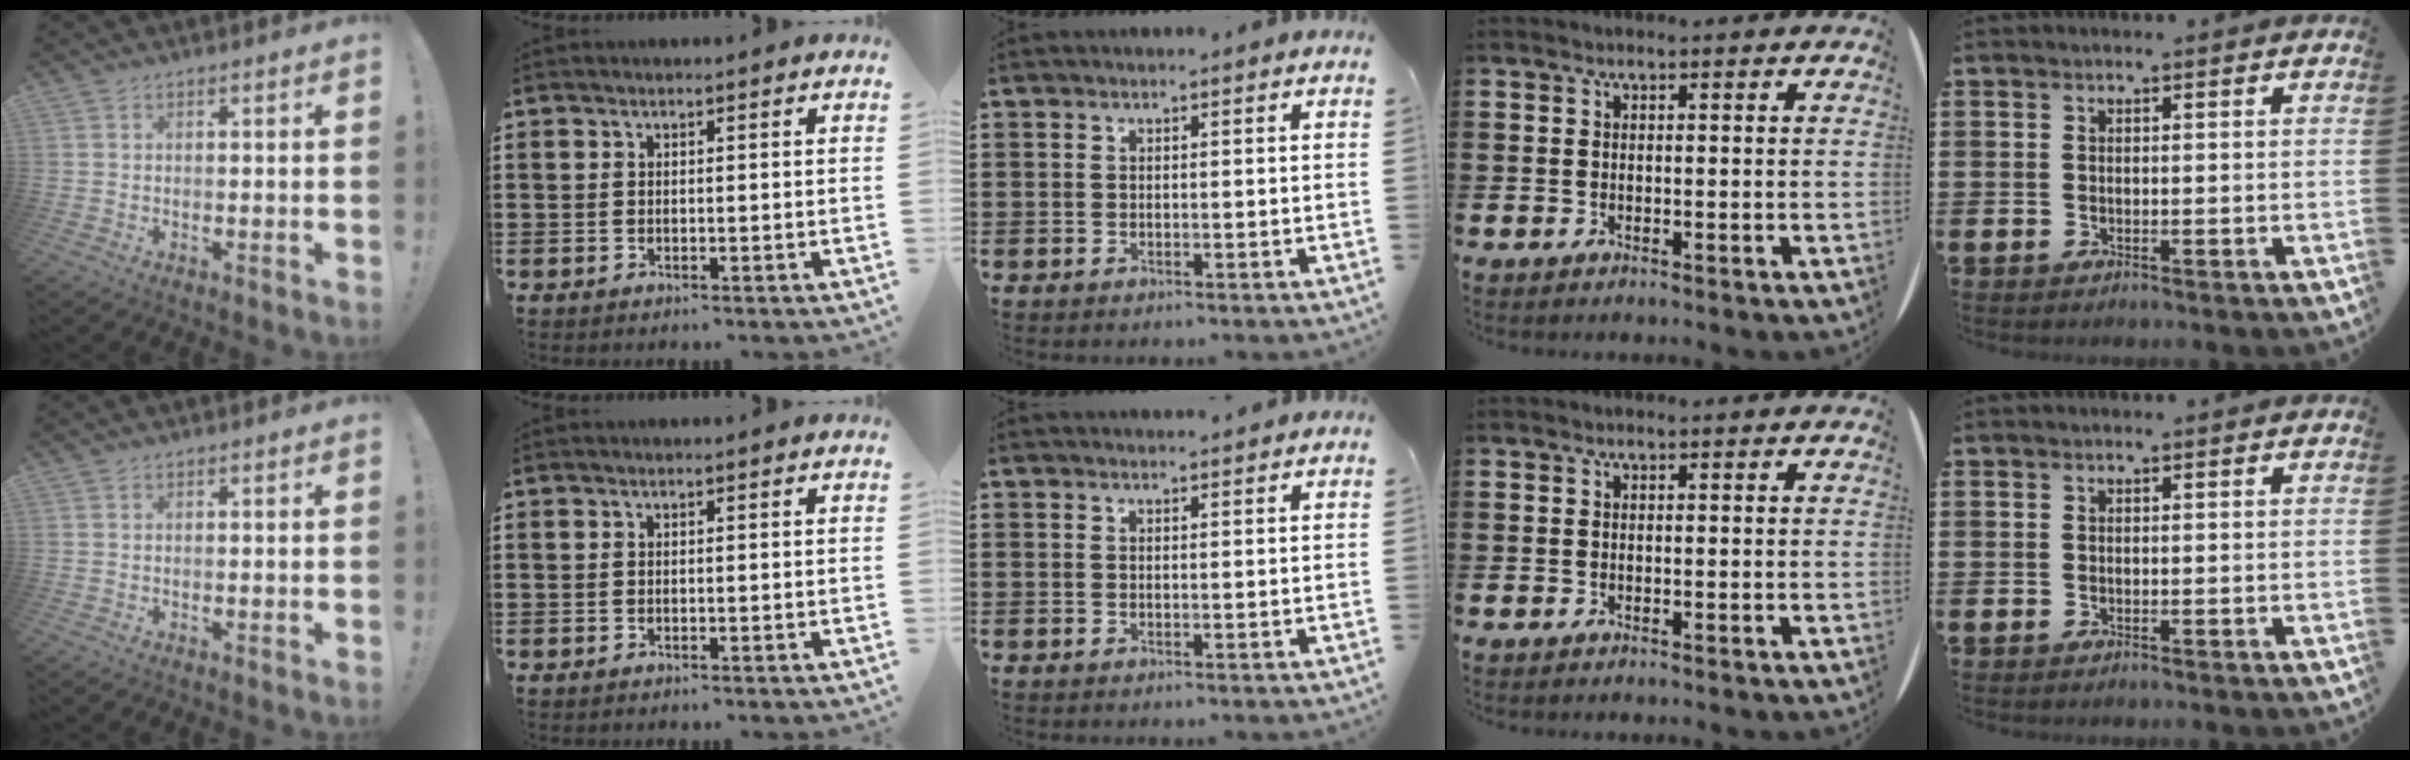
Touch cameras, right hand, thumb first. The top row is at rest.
{"middle": {"total": 1.0, "force": [1.0, 0.0, 0.1], "torque": [0.003, -0.003, 0.017]}}